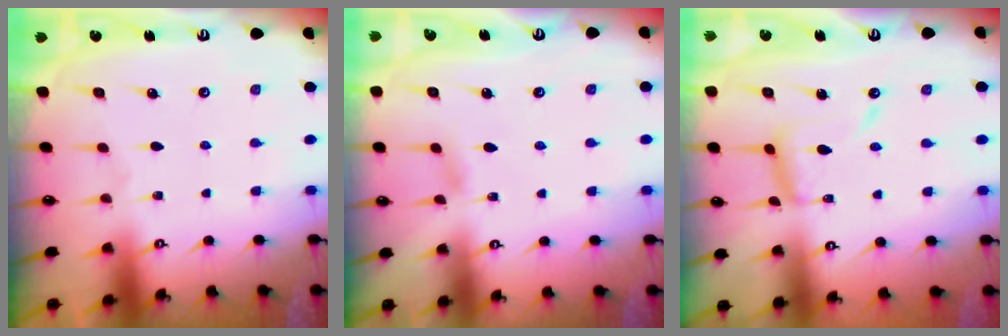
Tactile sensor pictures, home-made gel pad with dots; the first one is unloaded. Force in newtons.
{"total": 4.9, "press": 4.9, "slide": 0.5}
{"total": 11.9, "press": 11.8, "slide": 1.0}